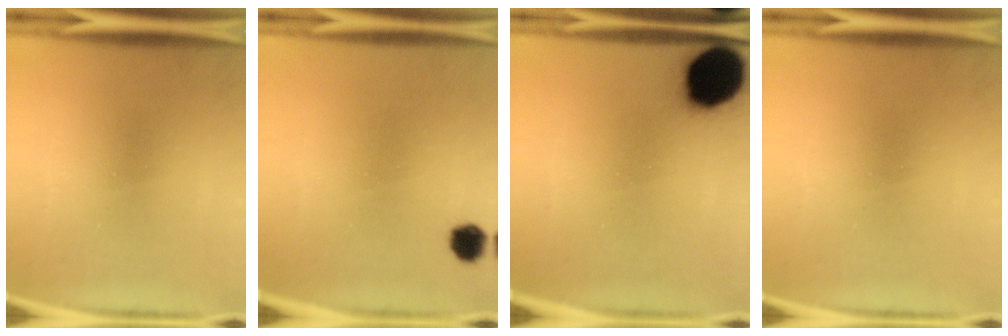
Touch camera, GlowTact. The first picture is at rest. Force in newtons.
{"total": 3.3}
{"total": 17.6}
{"total": 0.0}